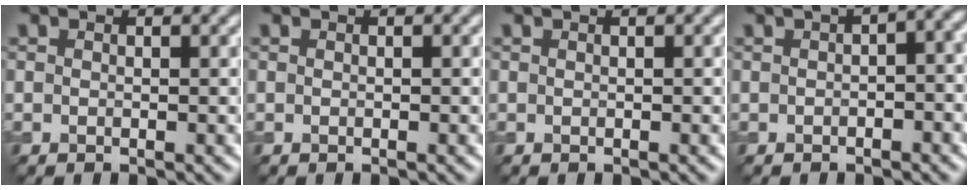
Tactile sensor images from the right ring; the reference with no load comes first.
{"total": 0.0}
{"total": 0.9, "force": [0.4, 0.2, 0.7], "torque": [-0.008, 0.010, 0.002]}
{"total": 4.9, "force": [1.1, 1.8, 4.4], "torque": [-0.034, 0.016, 0.011]}